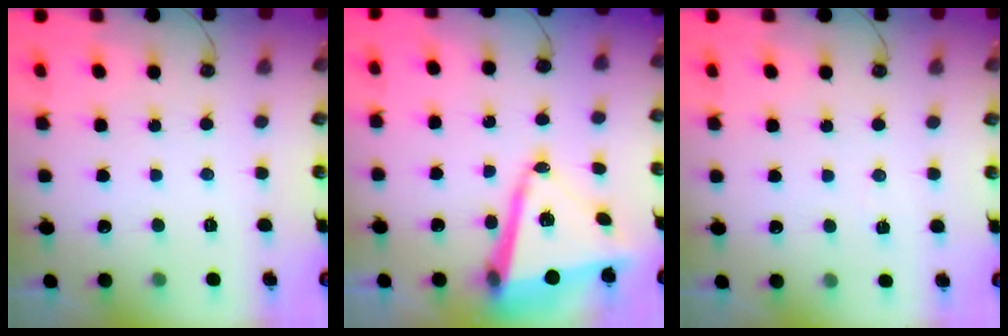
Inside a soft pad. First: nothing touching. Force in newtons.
{"total": 12.8, "press": 12.5, "slide": 2.5}
{"total": 3.1, "press": 2.4, "slide": 2.0}